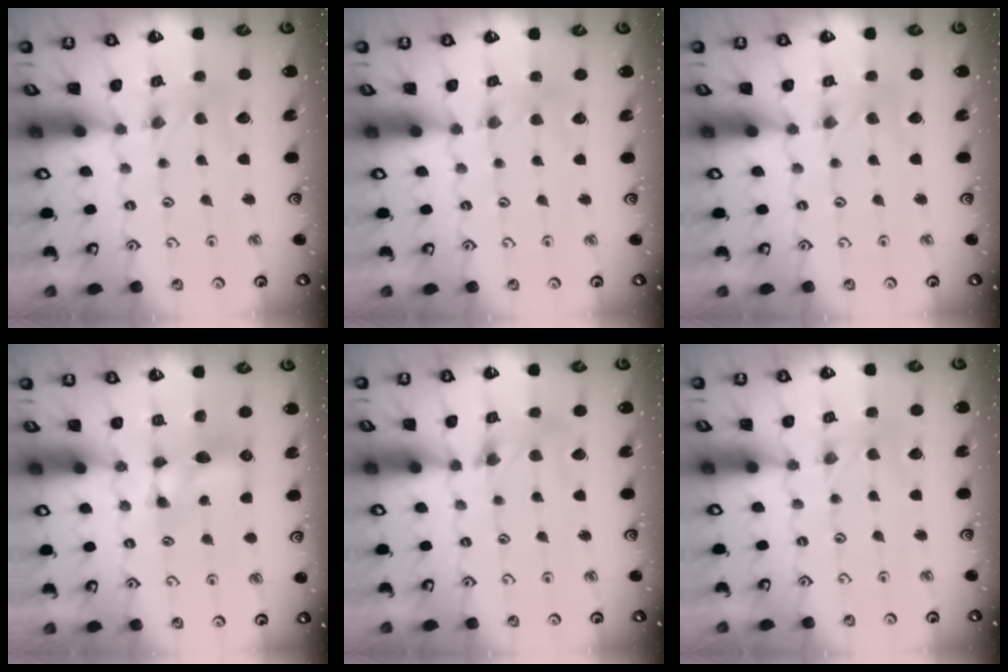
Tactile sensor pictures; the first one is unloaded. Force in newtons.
{"total": 2.7, "press": 2.7, "slide": 0.3}
{"total": 0.0}
{"total": 8.9, "press": 8.9, "slide": 0.2}
{"total": 4.9, "press": 4.8, "slide": 0.6}
{"total": 0.0}